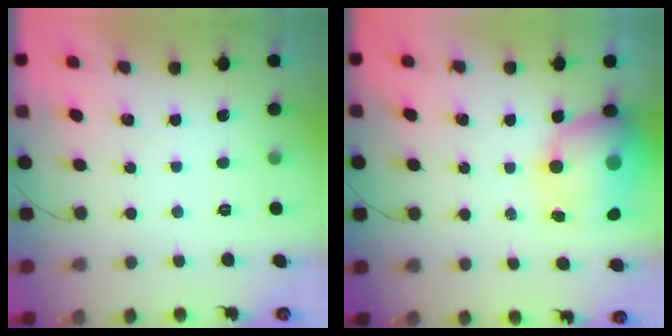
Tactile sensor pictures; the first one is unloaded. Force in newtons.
{"total": 14.3, "press": 13.8, "slide": 3.9}